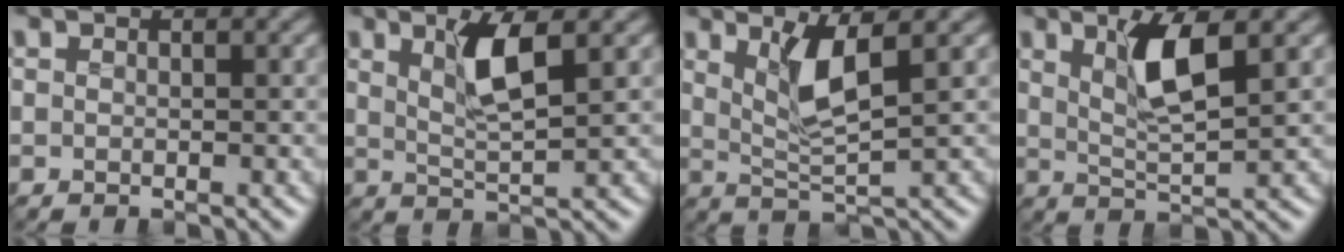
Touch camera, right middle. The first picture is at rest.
{"total": 3.8, "force": [1.5, 0.7, 3.4], "torque": [-0.071, -0.004, 0.029]}
{"total": 4.1, "force": [1.4, 0.8, 3.7], "torque": [-0.080, -0.009, 0.030]}
{"total": 4.5, "force": [1.7, 0.9, 4.0], "torque": [-0.083, -0.006, 0.032]}